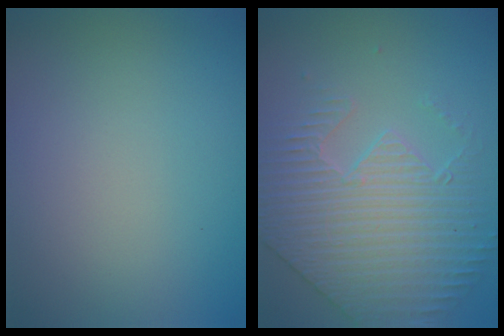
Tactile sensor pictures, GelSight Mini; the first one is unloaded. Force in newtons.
{"total": 4.2, "press": 4.2, "slide": 0.5}